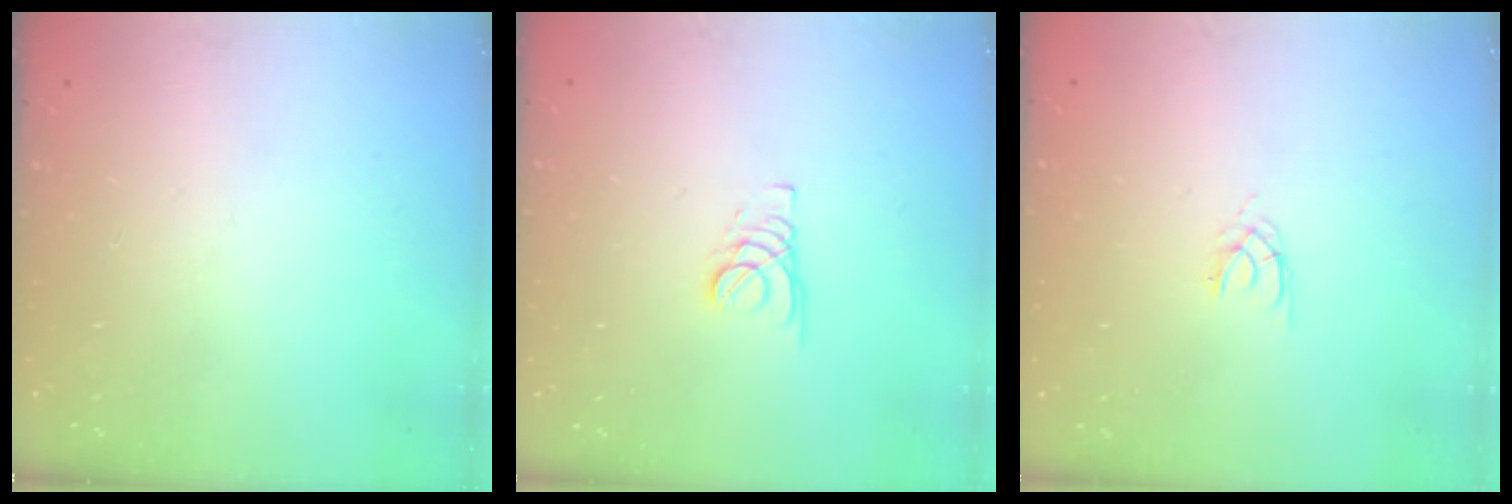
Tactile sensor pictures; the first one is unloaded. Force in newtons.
{"total": 1.8, "press": 1.8, "slide": 0.2}
{"total": 1.3, "press": 1.2, "slide": 0.3}